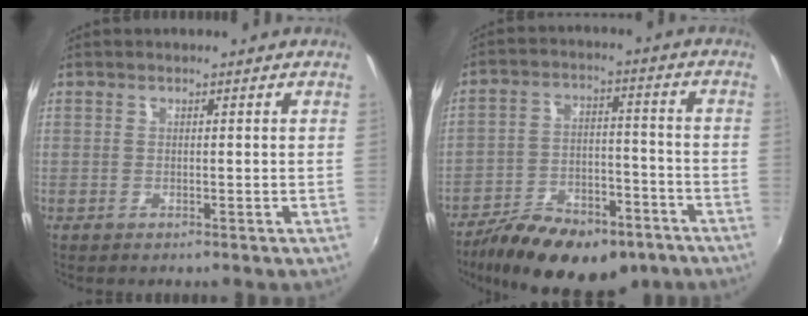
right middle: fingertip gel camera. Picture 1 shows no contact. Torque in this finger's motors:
{"motor_torque": [0.98, -1.16, 0.22, 0.06]}